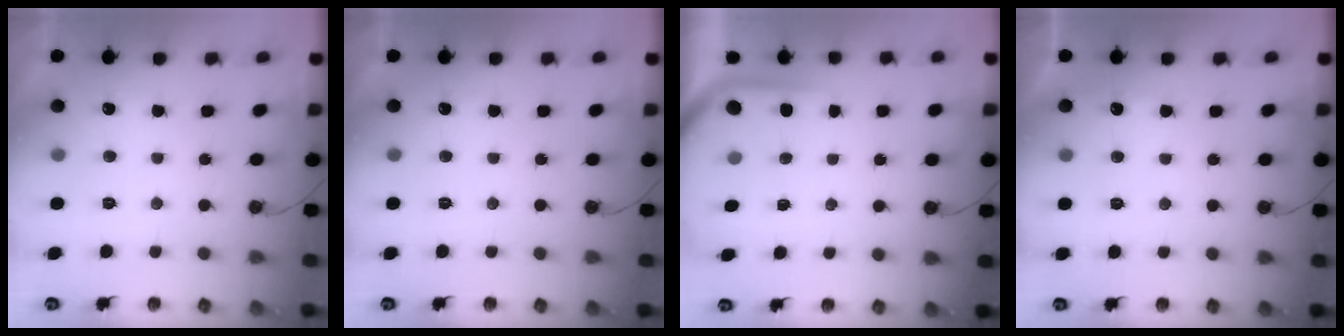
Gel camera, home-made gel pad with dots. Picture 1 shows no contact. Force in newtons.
{"total": 0.0}
{"total": 2.4, "press": 2.4, "slide": 0.2}
{"total": 2.2, "press": 2.2, "slide": 0.3}